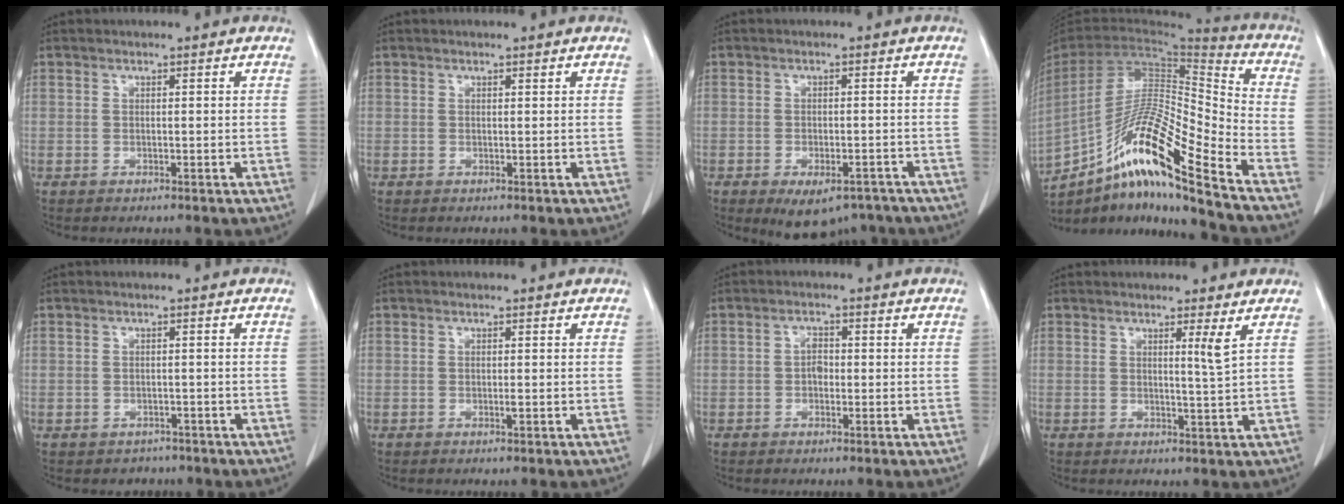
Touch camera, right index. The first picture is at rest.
{"total": 0.0}
{"total": 8.2, "force": [-6.1, 3.9, 3.8], "torque": [-0.042, 0.001, -0.084]}
{"total": 19.9, "force": [-13.3, 0.4, 14.8], "torque": [-0.295, -0.014, -0.245]}
{"total": 2.3, "force": [-1.6, 1.7, -0.2], "torque": [-0.004, 0.008, -0.023]}
{"total": 0.5, "force": [-0.1, 0.0, 0.5], "torque": [-0.010, -0.001, -0.002]}
{"total": 1.9, "force": [-0.3, 1.2, 1.4], "torque": [-0.020, 0.006, -0.007]}
{"total": 2.1, "force": [1.1, -0.8, 1.6], "torque": [-0.031, -0.014, 0.020]}